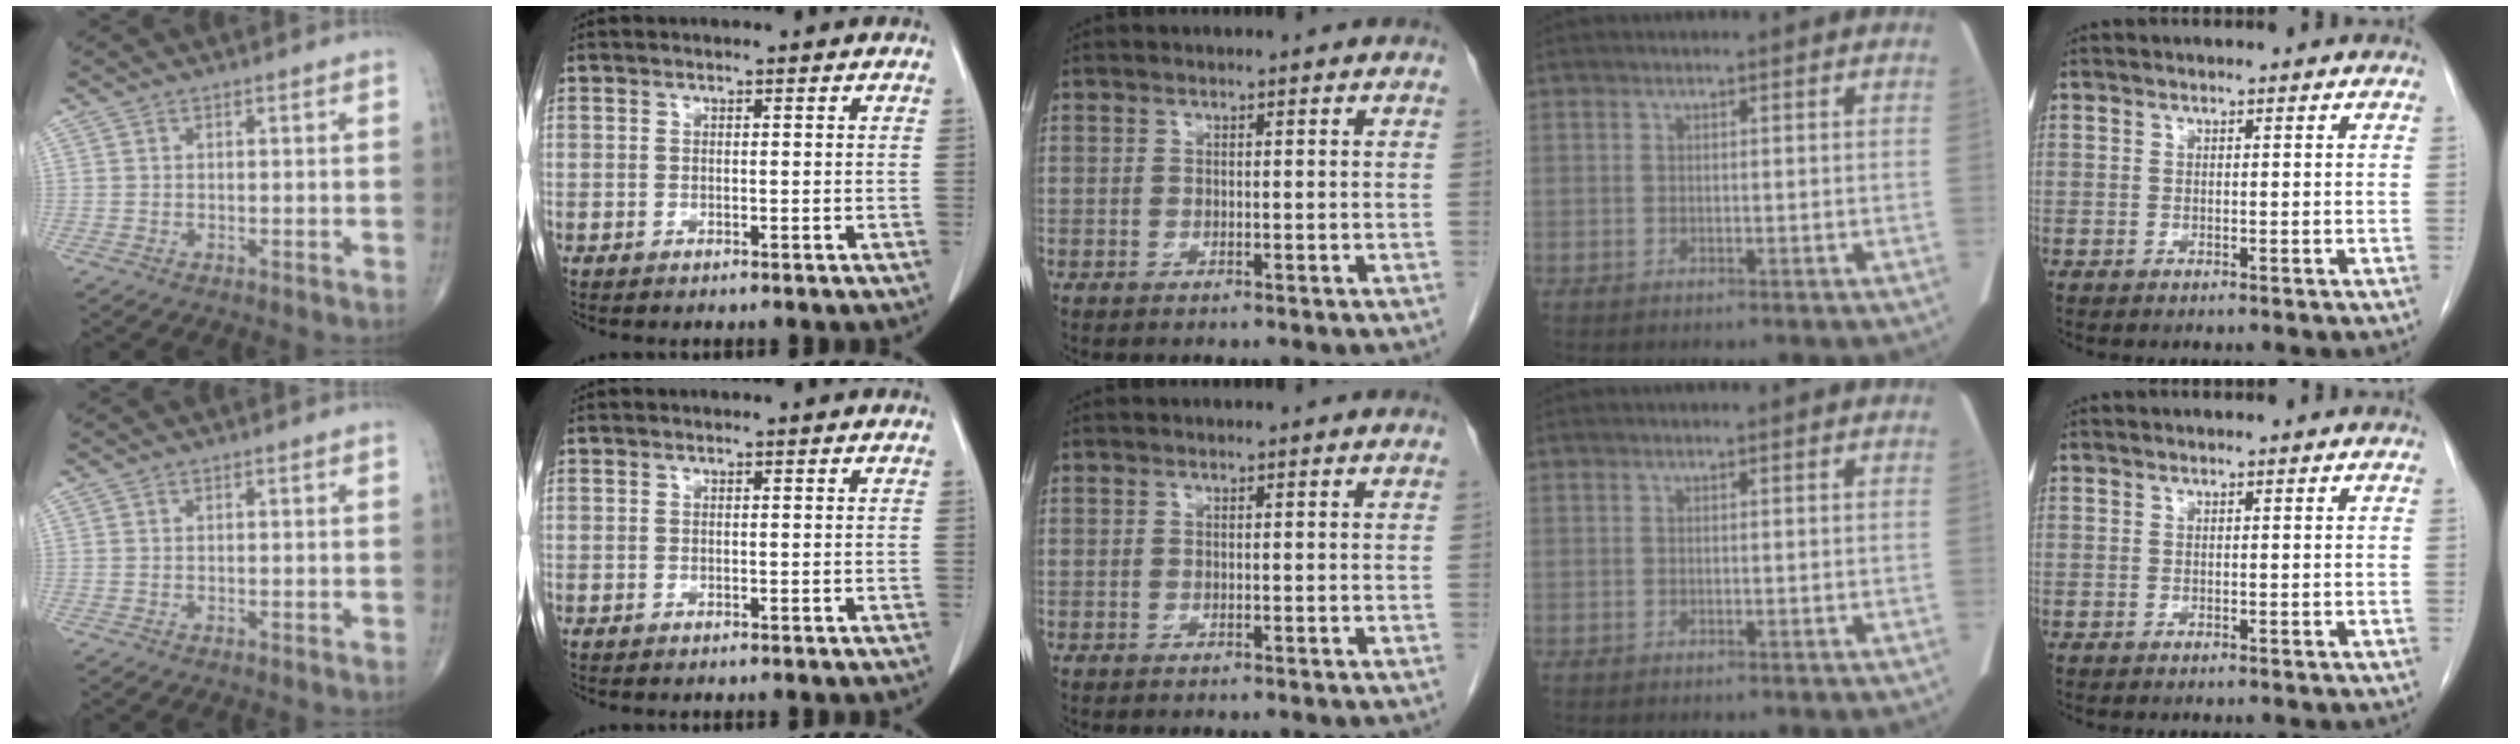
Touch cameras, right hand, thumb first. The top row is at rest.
{}